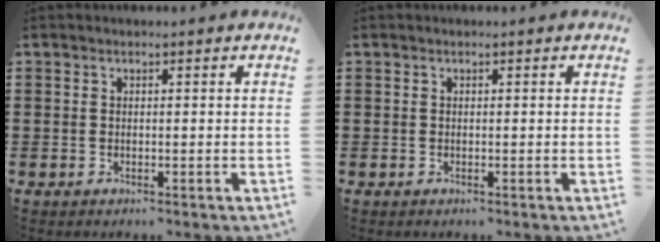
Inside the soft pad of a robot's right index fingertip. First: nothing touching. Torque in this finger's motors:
{"motor_torque": [0.00, 0.00, 0.00, -0.01]}